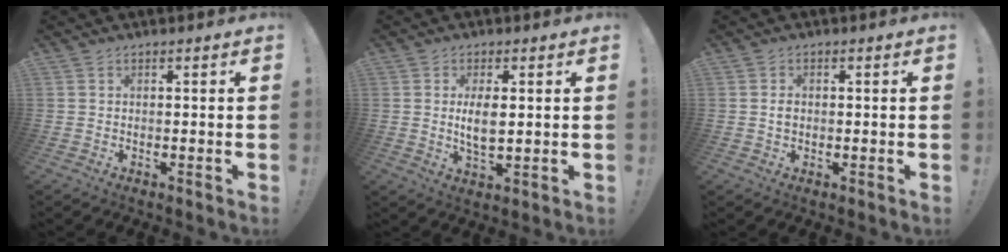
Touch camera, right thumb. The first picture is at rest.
{"total": 6.0, "force": [0.8, 2.6, 5.4], "torque": [-0.095, -0.011, 0.006]}
{"total": 1.6, "force": [-0.2, 1.3, 0.8], "torque": [-0.011, 0.003, -0.005]}